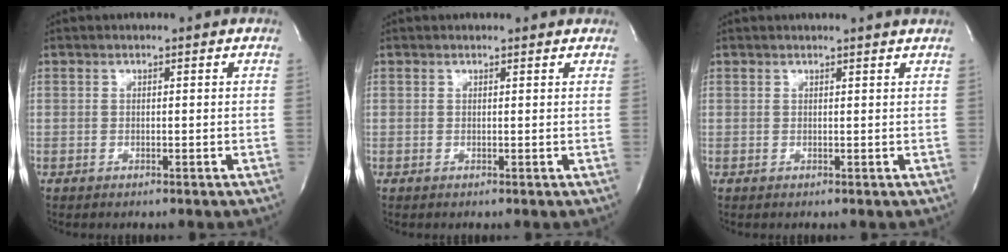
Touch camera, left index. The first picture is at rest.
{"total": 3.0, "force": [2.9, 0.8, 0.6], "torque": [-0.011, 0.008, 0.022]}
{"total": 3.3, "force": [3.2, -0.5, 0.9], "torque": [-0.014, 0.002, 0.028]}